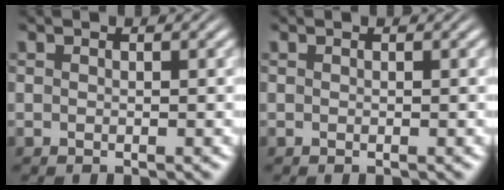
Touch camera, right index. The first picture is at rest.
{"total": 0.0}